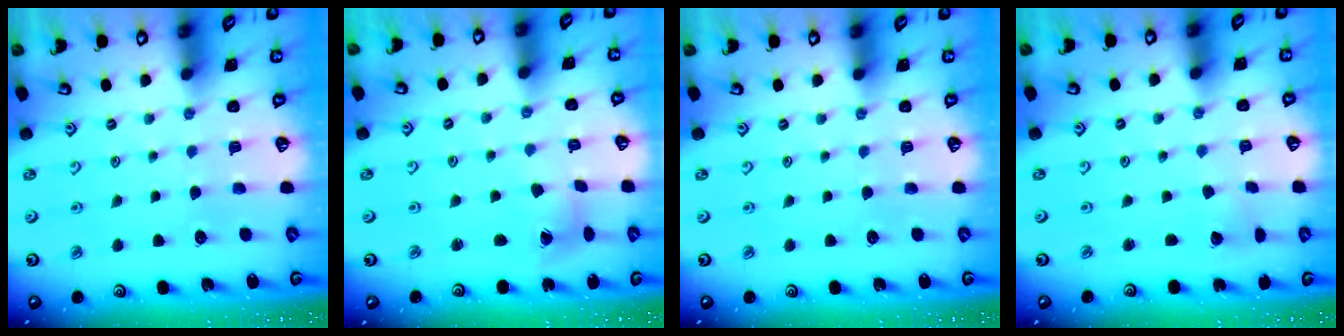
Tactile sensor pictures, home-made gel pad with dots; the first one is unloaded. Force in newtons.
{"total": 2.5, "press": 2.5, "slide": 0.3}
{"total": 0.0}
{"total": 1.4, "press": 1.4, "slide": 0.0}